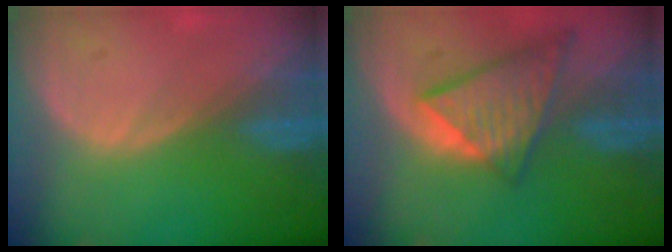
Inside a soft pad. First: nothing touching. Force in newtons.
{"total": 9.0, "press": 7.9, "slide": 4.4}